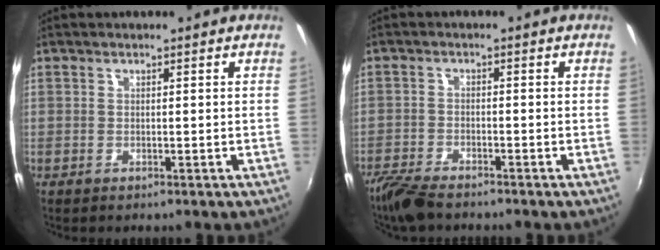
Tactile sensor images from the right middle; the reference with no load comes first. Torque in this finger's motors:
{"motor_torque": [0.71, -0.70, 0.22, 0.14]}